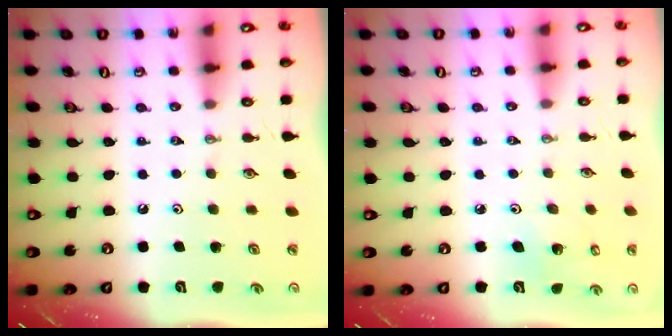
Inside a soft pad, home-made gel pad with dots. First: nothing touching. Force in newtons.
{"total": 3.5, "press": 3.4, "slide": 1.1}